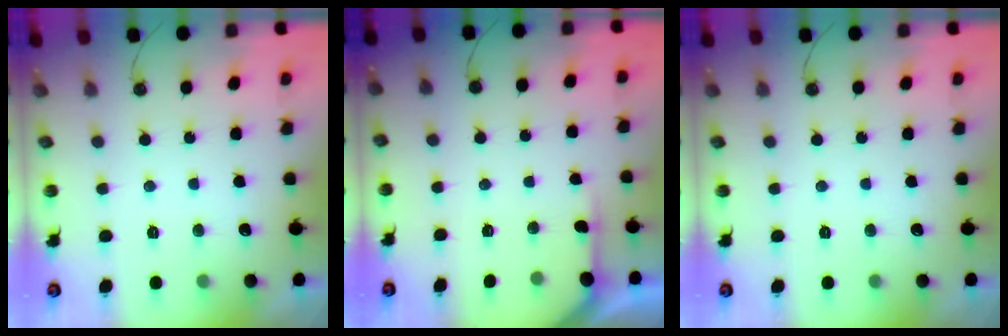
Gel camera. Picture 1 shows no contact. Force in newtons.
{"total": 3.9, "press": 3.9, "slide": 0.4}
{"total": 0.0}